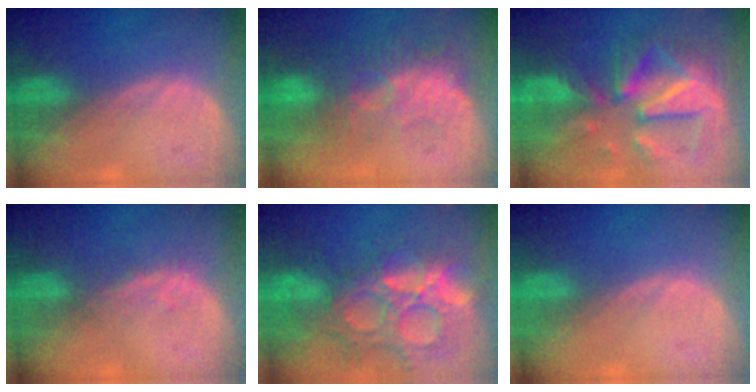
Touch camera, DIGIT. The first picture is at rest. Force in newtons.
{"total": 9.1, "press": 8.3, "slide": 3.7}
{"total": 12.4, "press": 12.3, "slide": 1.1}
{"total": 1.9, "press": 1.9, "slide": 0.3}
{"total": 14.9, "press": 12.3, "slide": 8.4}
{"total": 0.0}